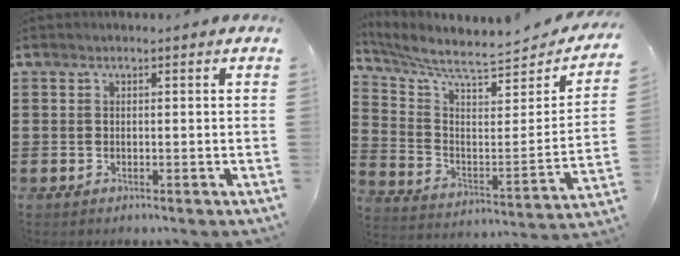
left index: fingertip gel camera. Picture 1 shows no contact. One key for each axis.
{"total": 6.3, "fx": 5.4, "fy": 0.4, "fz": 3.2, "tx": -0.091, "ty": -0.056, "tz": 0.086}